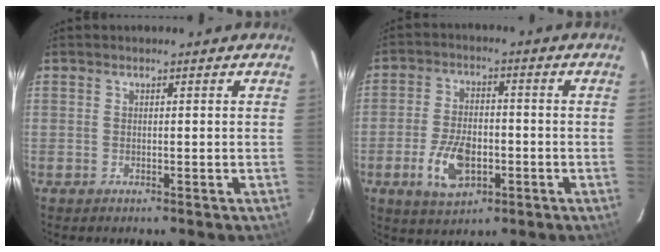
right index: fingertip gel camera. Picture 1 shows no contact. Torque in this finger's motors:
{"motor_torque": [0.03, -0.11, 0.16, 0.04]}